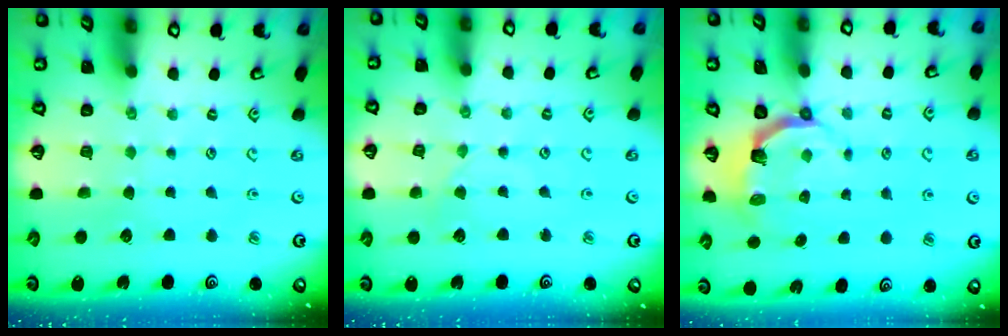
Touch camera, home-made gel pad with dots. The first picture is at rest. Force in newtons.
{"total": 1.8, "press": 1.7, "slide": 0.4}
{"total": 4.3, "press": 2.8, "slide": 3.3}